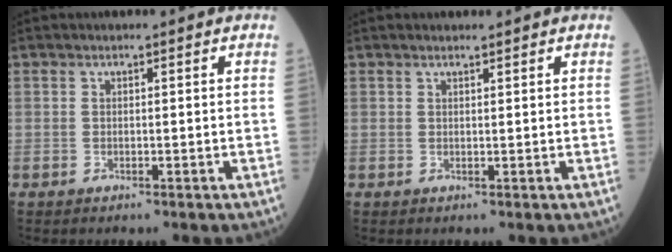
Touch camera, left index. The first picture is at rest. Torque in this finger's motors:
{"motor_torque": [0.75, -0.98, 0.05, 0.00]}